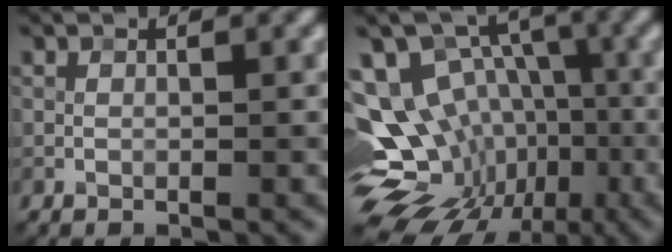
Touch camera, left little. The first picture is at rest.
{"total": 14.9, "force": [-4.4, 12.0, 7.7], "torque": [-0.144, 0.010, -0.060]}